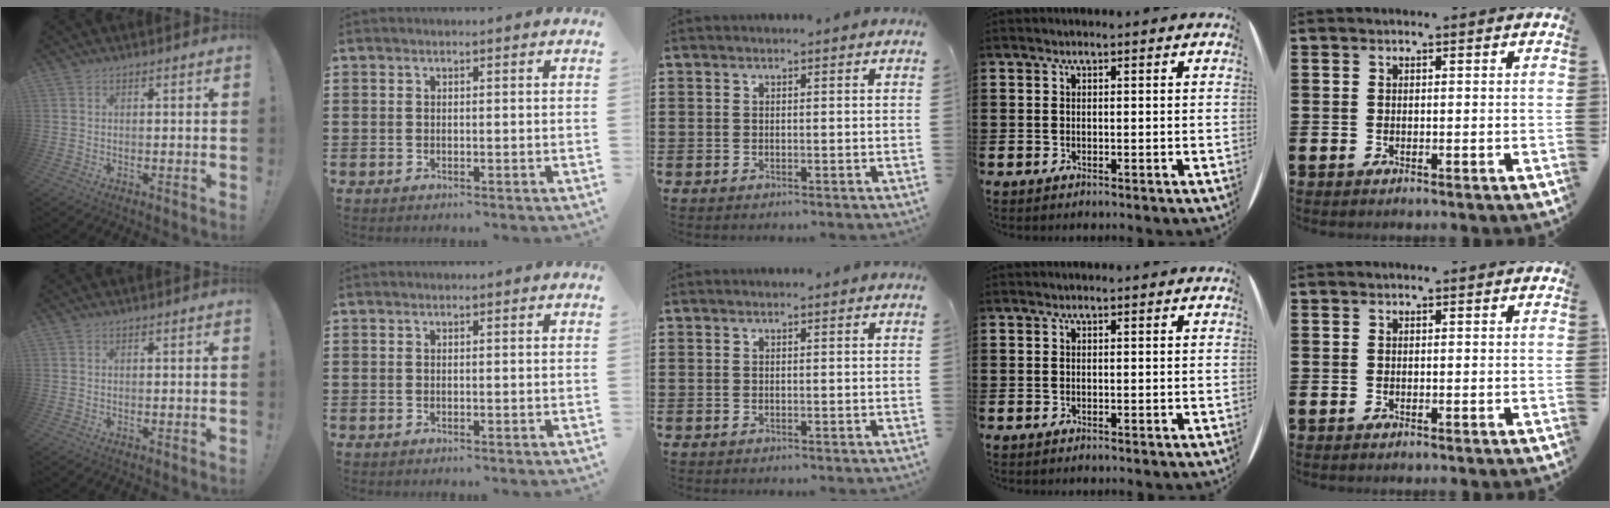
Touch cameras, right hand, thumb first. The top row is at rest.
{}